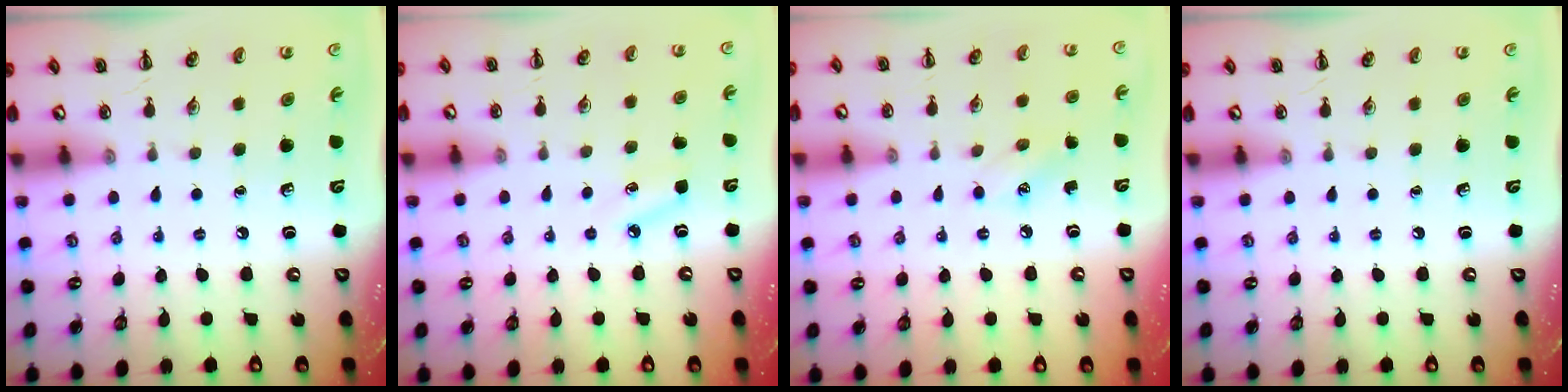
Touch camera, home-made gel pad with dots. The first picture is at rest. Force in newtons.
{"total": 5.2, "press": 5.0, "slide": 1.4}
{"total": 4.9, "press": 4.7, "slide": 1.4}
{"total": 0.0}